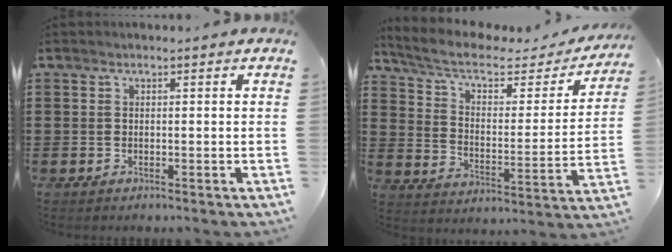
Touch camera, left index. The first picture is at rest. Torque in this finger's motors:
{"motor_torque": [1.10, -1.04, 0.18, 0.05]}